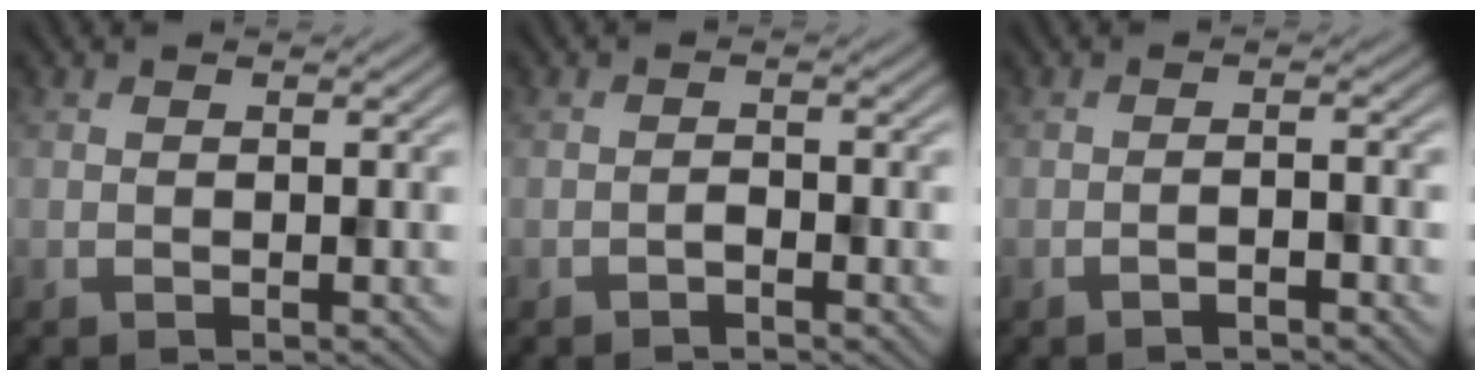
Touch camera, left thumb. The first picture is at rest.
{"total": 0.8, "force": [-0.7, 0.2, 0.3], "torque": [-0.005, 0.004, -0.017]}
{"total": 1.4, "force": [-1.1, -0.1, 0.9], "torque": [-0.016, 0.007, -0.024]}